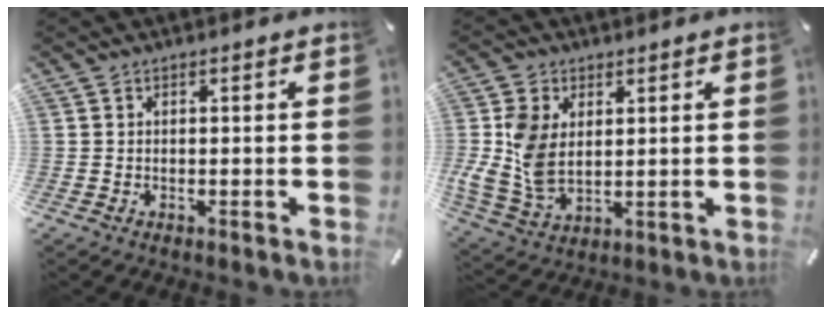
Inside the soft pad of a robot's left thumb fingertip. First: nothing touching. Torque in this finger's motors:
{"motor_torque": [2.30, 2.53, 1.75, 0.21, 0.28]}